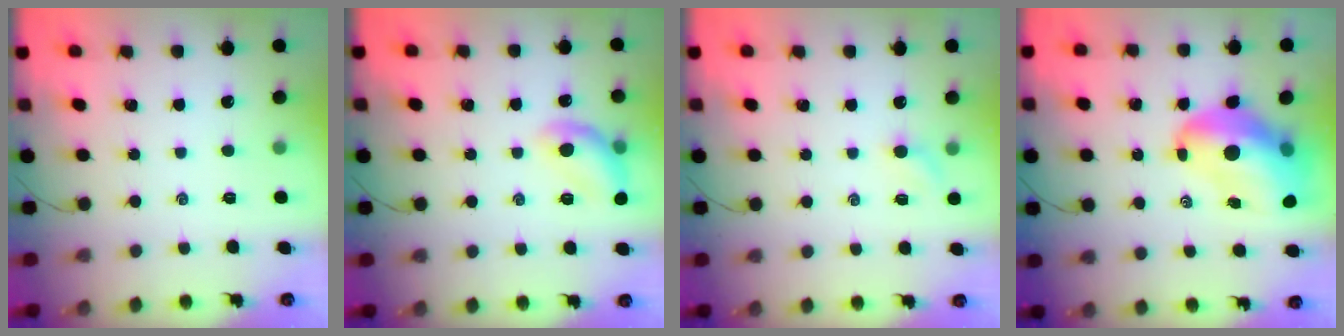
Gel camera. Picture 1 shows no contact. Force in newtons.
{"total": 11.6, "press": 11.6, "slide": 0.6}
{"total": 3.5, "press": 3.4, "slide": 0.9}
{"total": 16.6, "press": 16.0, "slide": 4.7}